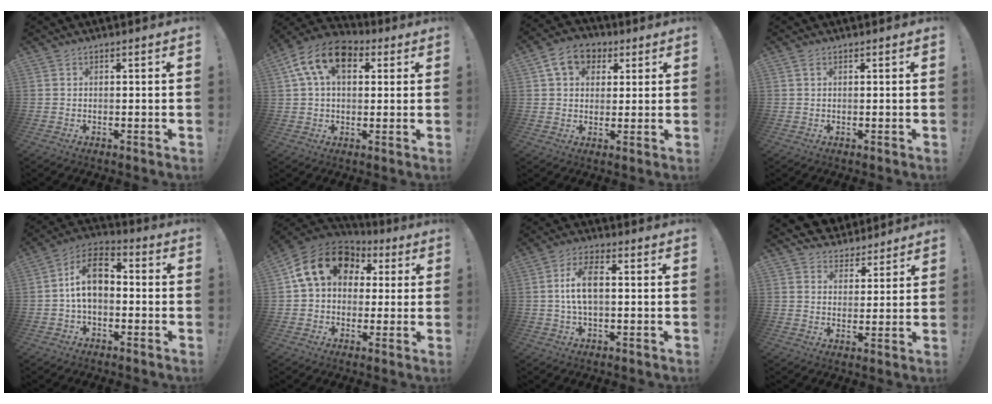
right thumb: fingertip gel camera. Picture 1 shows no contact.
{"total": 14.7, "force": [5.3, 9.3, 10.0], "torque": [-0.174, -0.004, 0.099]}
{"total": 10.7, "force": [4.8, 8.1, 5.1], "torque": [-0.079, -0.008, 0.095]}
{"total": 1.3, "force": [0.7, 0.7, 0.9], "torque": [-0.012, -0.002, 0.012]}
{"total": 12.1, "force": [0.3, 7.6, 9.3], "torque": [-0.161, 0.018, 0.009]}
{"total": 17.5, "force": [5.9, 12.8, 10.4], "torque": [-0.168, -0.007, 0.109]}
{"total": 8.3, "force": [0.5, 3.7, 7.4], "torque": [-0.138, 0.004, 0.008]}
{"total": 5.5, "force": [3.9, 3.8, 0.3], "torque": [-0.005, -0.033, 0.078]}